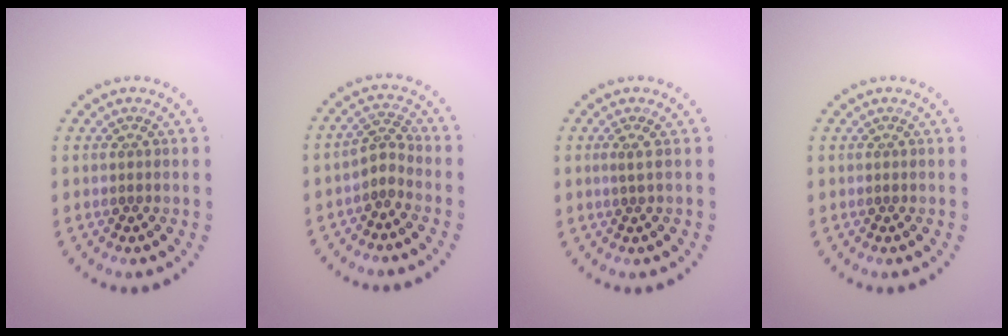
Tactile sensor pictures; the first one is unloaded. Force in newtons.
{"total": 1.8, "press": 1.3, "slide": 1.3}
{"total": 0.5, "press": 0.2, "slide": 0.5}
{"total": 0.0}